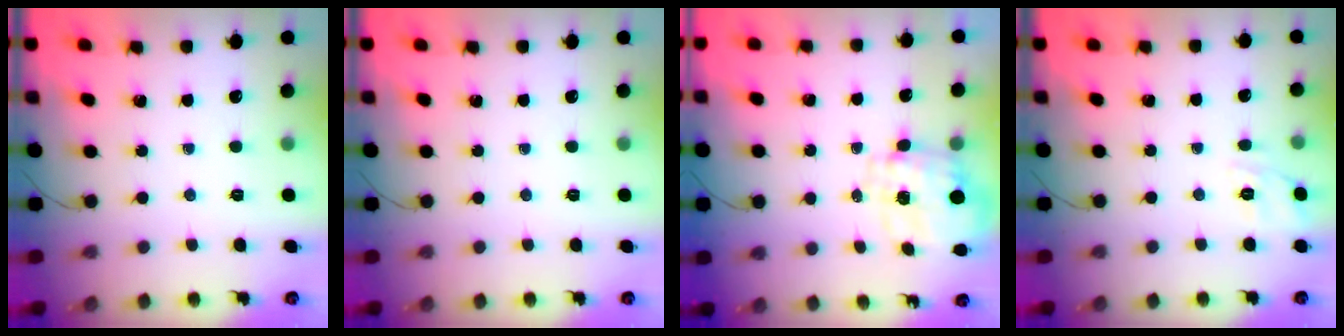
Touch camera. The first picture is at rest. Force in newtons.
{"total": 0.0}
{"total": 2.9, "press": 2.7, "slide": 1.2}
{"total": 8.0, "press": 7.8, "slide": 1.8}